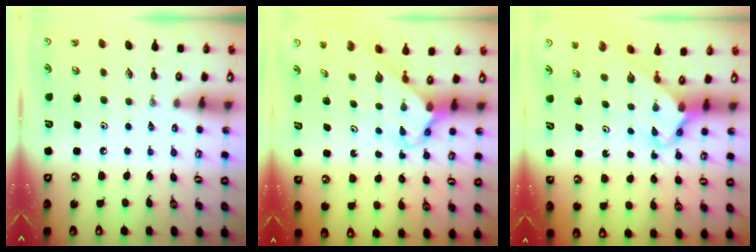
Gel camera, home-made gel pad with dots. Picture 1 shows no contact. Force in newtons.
{"total": 2.8, "press": 2.8, "slide": 0.2}
{"total": 2.7, "press": 2.7, "slide": 0.2}